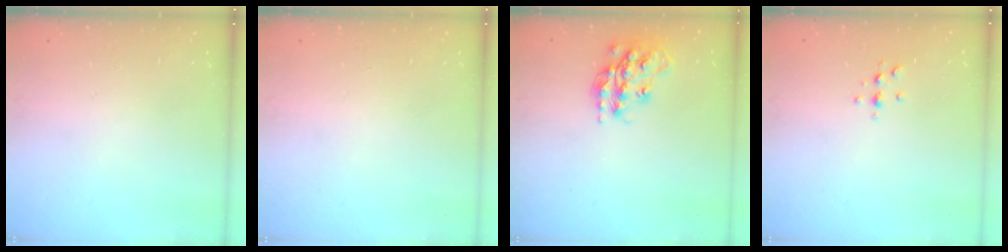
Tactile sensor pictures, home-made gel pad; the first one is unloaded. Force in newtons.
{"total": 0.0}
{"total": 17.3, "press": 17.3, "slide": 1.2}
{"total": 3.5, "press": 3.4, "slide": 0.3}